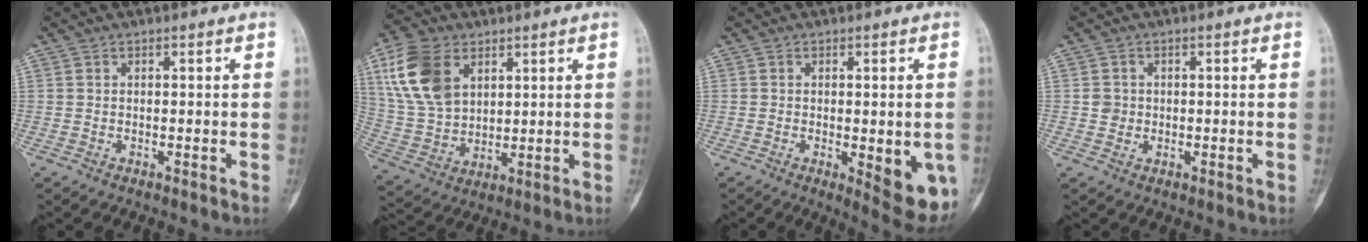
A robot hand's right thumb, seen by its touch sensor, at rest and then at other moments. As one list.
[{"total": 14.6, "force": [6.0, 9.6, 9.2], "torque": [-0.173, -0.012, 0.126]}, {"total": 9.4, "force": [-2.4, 3.2, 8.6], "torque": [-0.091, -0.016, -0.023]}, {"total": 2.0, "force": [0.0, 1.9, 0.6], "torque": [0.000, 0.004, 0.001]}]